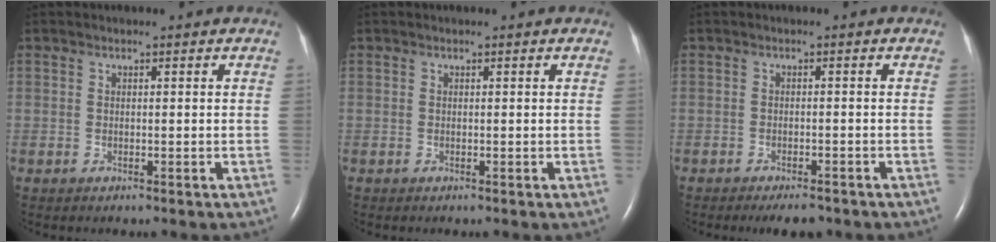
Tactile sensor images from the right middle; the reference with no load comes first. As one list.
[{"total": 0.0}, {"total": 3.6, "force": [-2.9, 1.1, 1.8], "torque": [-0.024, -0.004, -0.039]}]